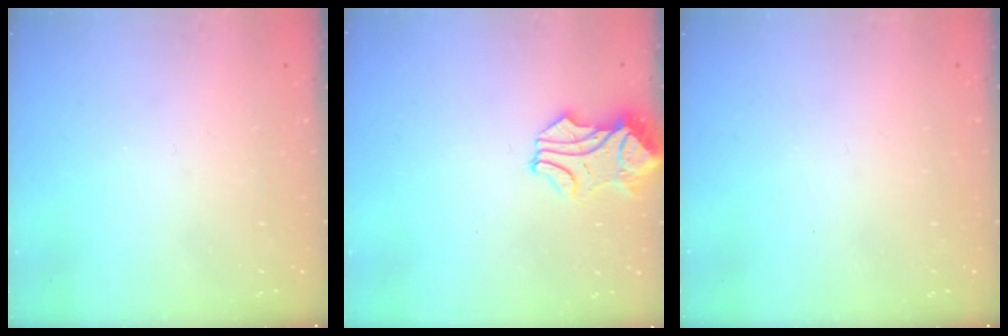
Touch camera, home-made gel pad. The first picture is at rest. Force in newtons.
{"total": 0.9, "press": 0.7, "slide": 0.7}
{"total": 0.0}